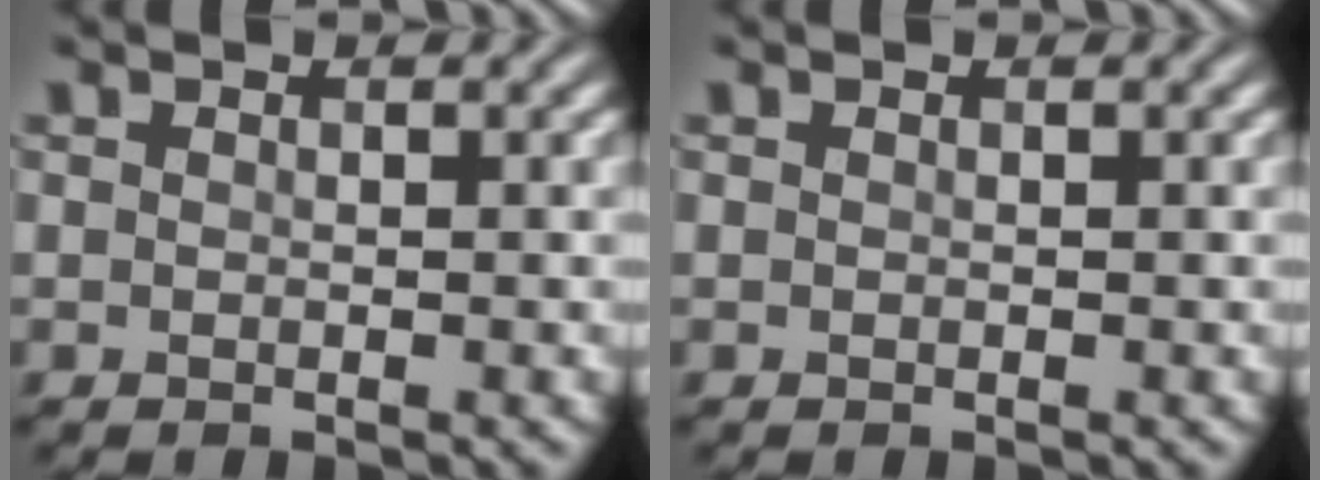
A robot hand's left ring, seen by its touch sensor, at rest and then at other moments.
{"total": 0.0}